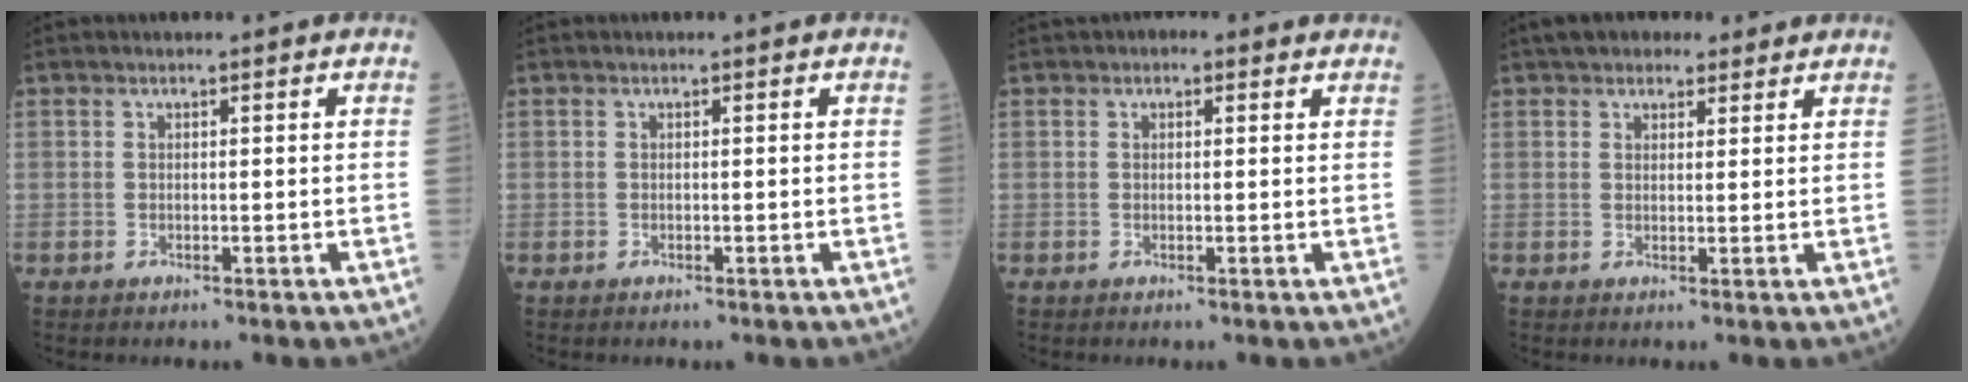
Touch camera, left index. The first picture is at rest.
{"total": 0.0}
{"total": 1.7, "force": [1.1, 1.1, 0.7], "torque": [-0.010, 0.012, 0.010]}
{"total": 6.5, "force": [5.2, 2.9, 2.7], "torque": [-0.030, 0.029, 0.081]}